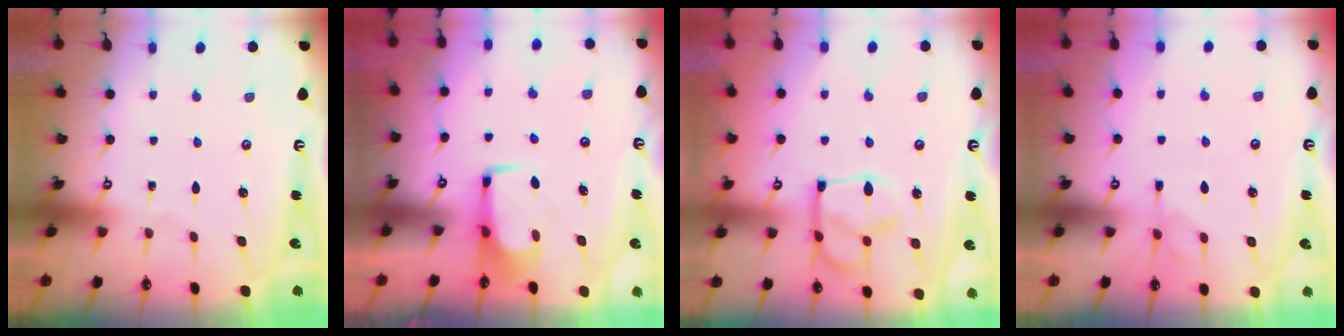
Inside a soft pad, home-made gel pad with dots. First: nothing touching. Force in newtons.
{"total": 1.8, "press": 1.7, "slide": 0.7}
{"total": 5.8, "press": 5.7, "slide": 1.1}
{"total": 1.3, "press": 0.6, "slide": 1.1}